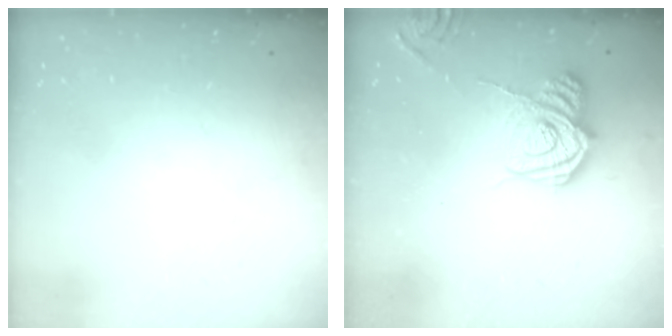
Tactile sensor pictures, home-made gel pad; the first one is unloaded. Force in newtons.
{"total": 13.3, "press": 13.3, "slide": 0.9}